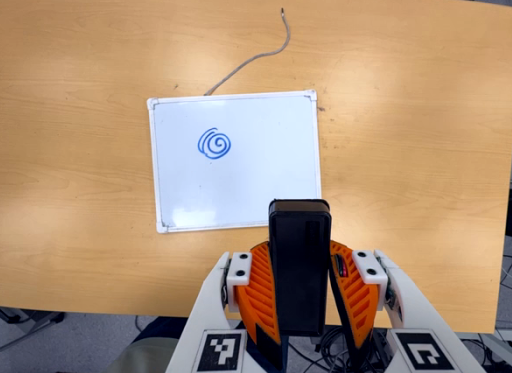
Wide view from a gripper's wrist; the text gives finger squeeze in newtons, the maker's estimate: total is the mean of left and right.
{"total": 10.9, "left": 8.6, "right": 13.2}